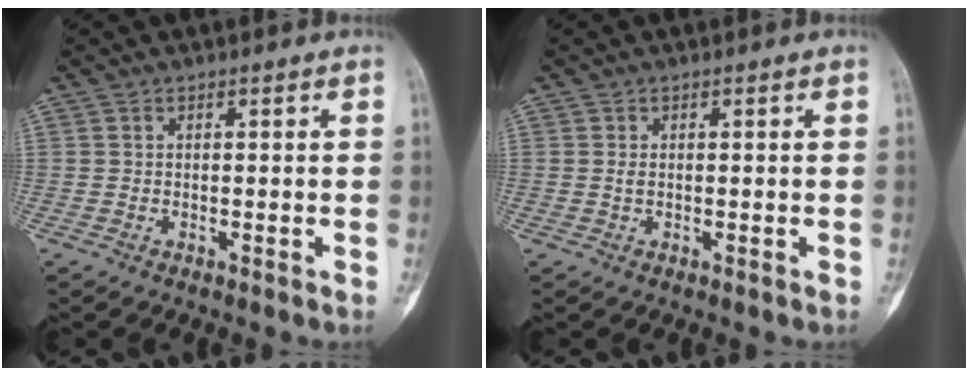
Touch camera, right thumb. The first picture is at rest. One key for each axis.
{"total": 0.7, "fx": 0.1, "fy": 0.4, "fz": 0.6, "tx": -0.009, "ty": 0.000, "tz": 0.003}